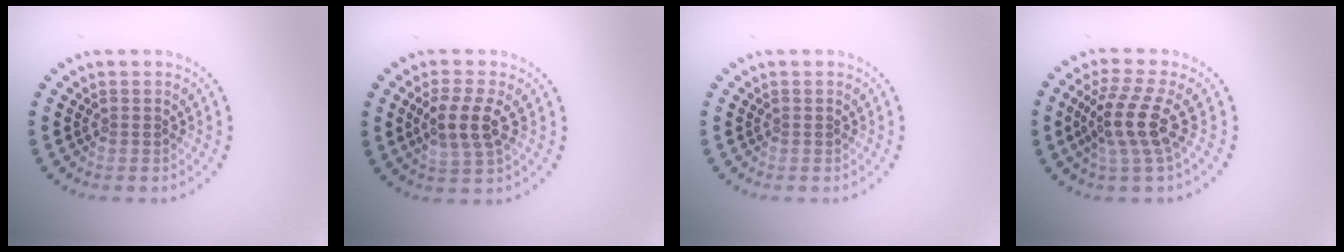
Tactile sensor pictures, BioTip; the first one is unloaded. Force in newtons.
{"total": 3.3, "press": 3.2, "slide": 1.1}
{"total": 0.0}
{"total": 4.0, "press": 3.0, "slide": 2.6}